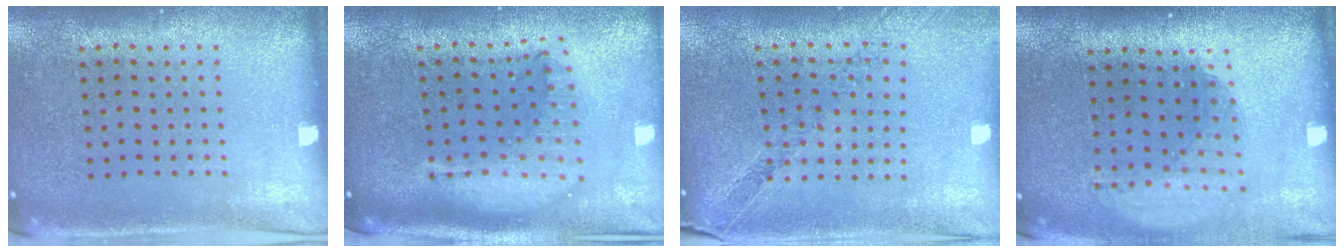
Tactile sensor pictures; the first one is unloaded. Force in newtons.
{"total": 2.2, "press": 1.7, "slide": 1.4}
{"total": 0.6, "press": 0.6, "slide": 0.1}
{"total": 1.8, "press": 1.4, "slide": 1.2}